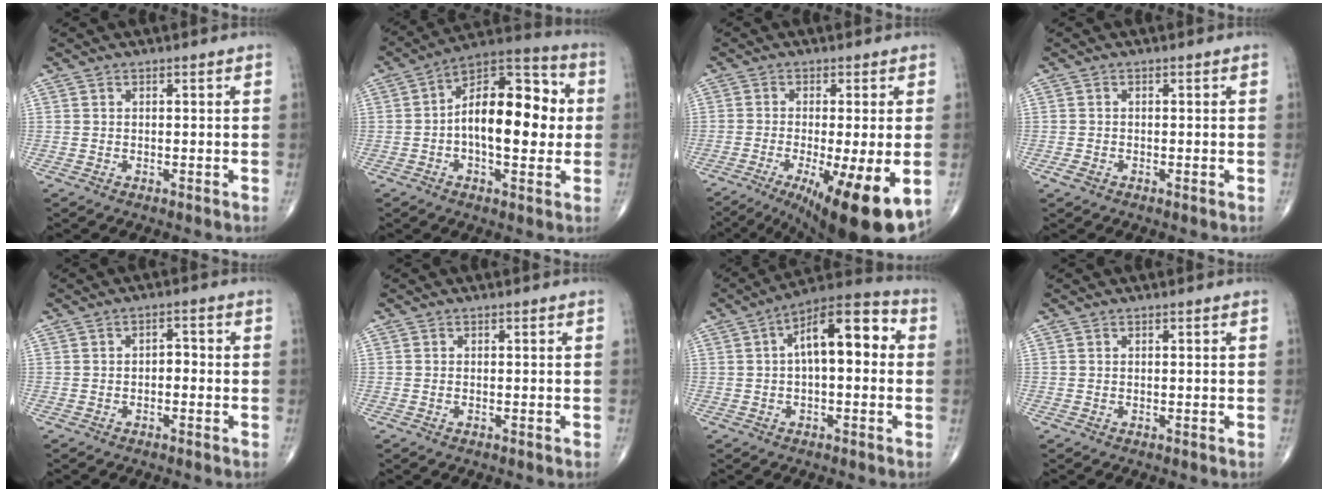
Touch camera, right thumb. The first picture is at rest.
{"total": 17.6, "force": [0.1, 8.8, 15.2], "torque": [-0.211, 0.033, -0.008]}
{"total": 15.8, "force": [-6.1, 3.2, 14.3], "torque": [-0.192, -0.025, -0.084]}
{"total": 1.3, "force": [-0.7, 0.7, 0.9], "torque": [-0.021, -0.001, -0.013]}
{"total": 2.2, "force": [-0.5, 1.4, 1.7], "torque": [-0.011, 0.013, -0.015]}
{"total": 0.0}
{"total": 13.6, "force": [1.9, 6.0, 12.0], "torque": [-0.168, 0.039, 0.019]}
{"total": 0.0}